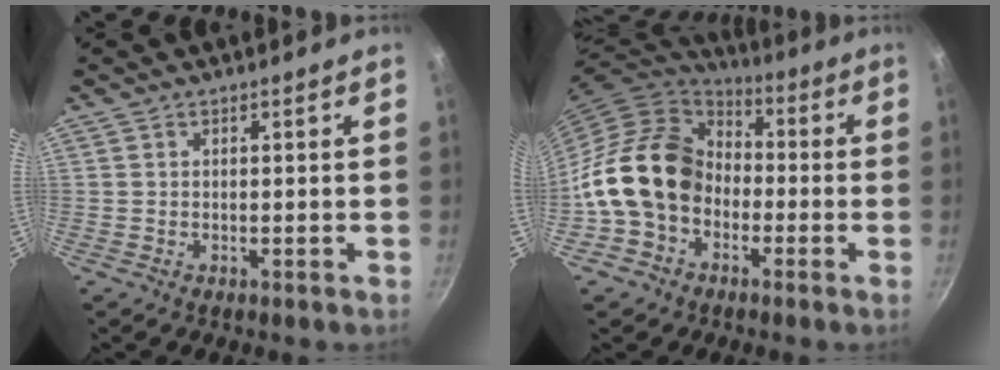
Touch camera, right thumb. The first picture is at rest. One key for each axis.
{"total": 16.4, "fx": -3.2, "fy": 13.0, "fz": 9.6, "tx": -0.136, "ty": 0.050, "tz": -0.072}